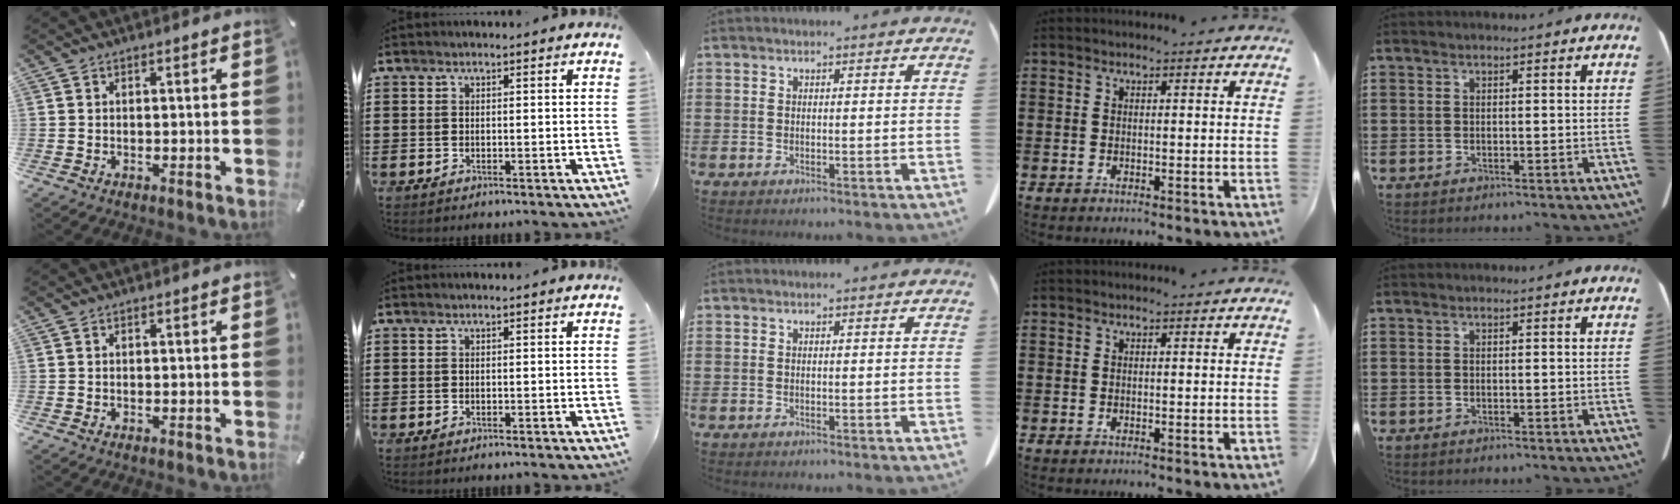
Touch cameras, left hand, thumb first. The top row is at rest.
{}